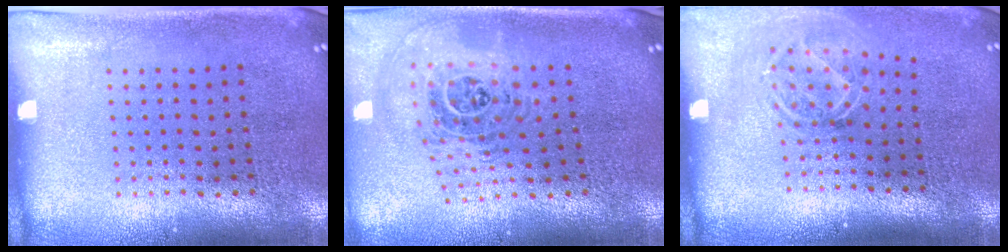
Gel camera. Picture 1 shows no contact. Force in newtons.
{"total": 1.7, "press": 1.4, "slide": 0.9}
{"total": 1.7, "press": 1.3, "slide": 1.2}